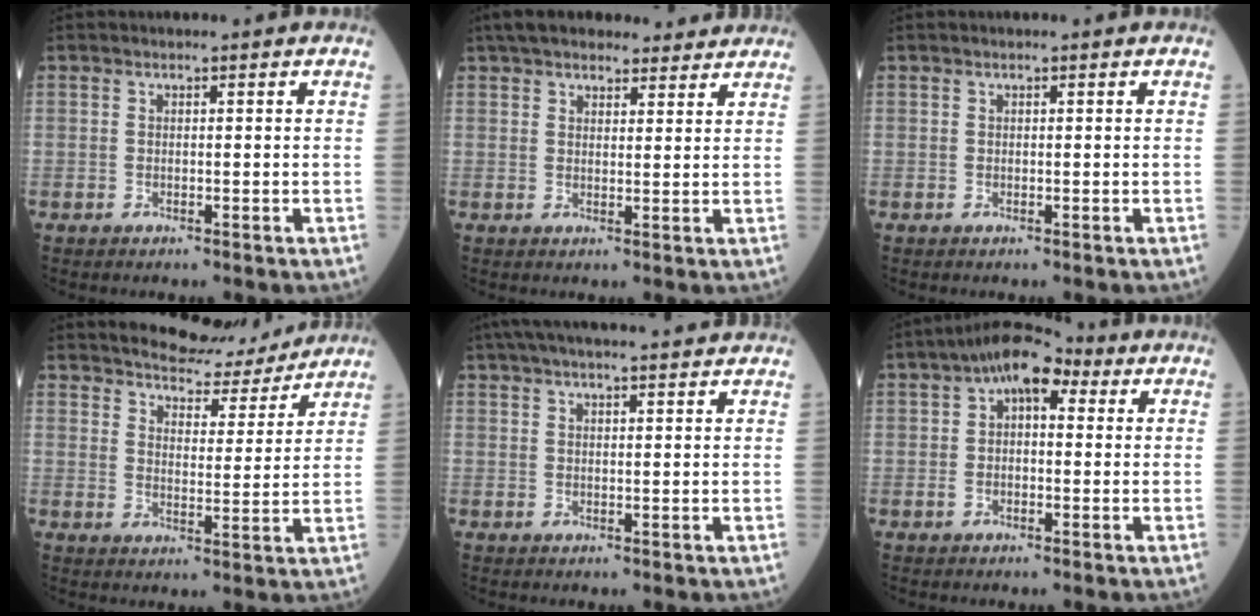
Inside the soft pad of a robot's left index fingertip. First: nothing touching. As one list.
[{"total": 13.5, "force": [11.7, 4.0, 5.2], "torque": [-0.068, 0.039, 0.165]}, {"total": 0.0}, {"total": 10.1, "force": [9.6, 2.2, 1.7], "torque": [-0.026, -0.003, 0.133]}, {"total": 14.5, "force": [12.7, 1.0, 6.8], "torque": [-0.115, 0.042, 0.176]}, {"total": 7.9, "force": [3.3, 3.7, 6.1], "torque": [-0.101, 0.048, 0.047]}]